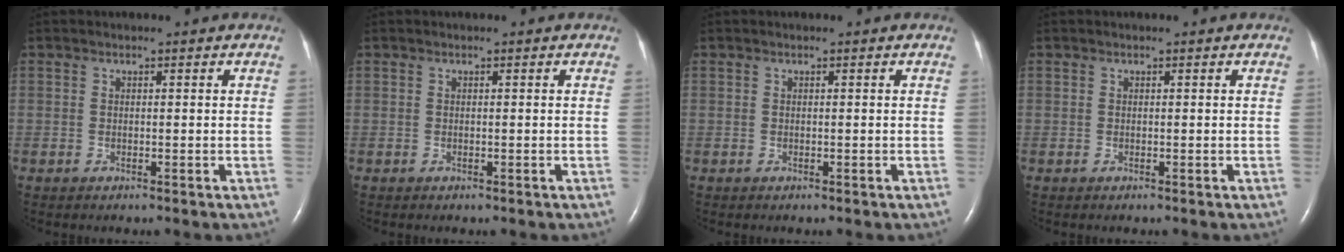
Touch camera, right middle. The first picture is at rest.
{"total": 0.0}
{"total": 0.0}
{"total": 0.0}